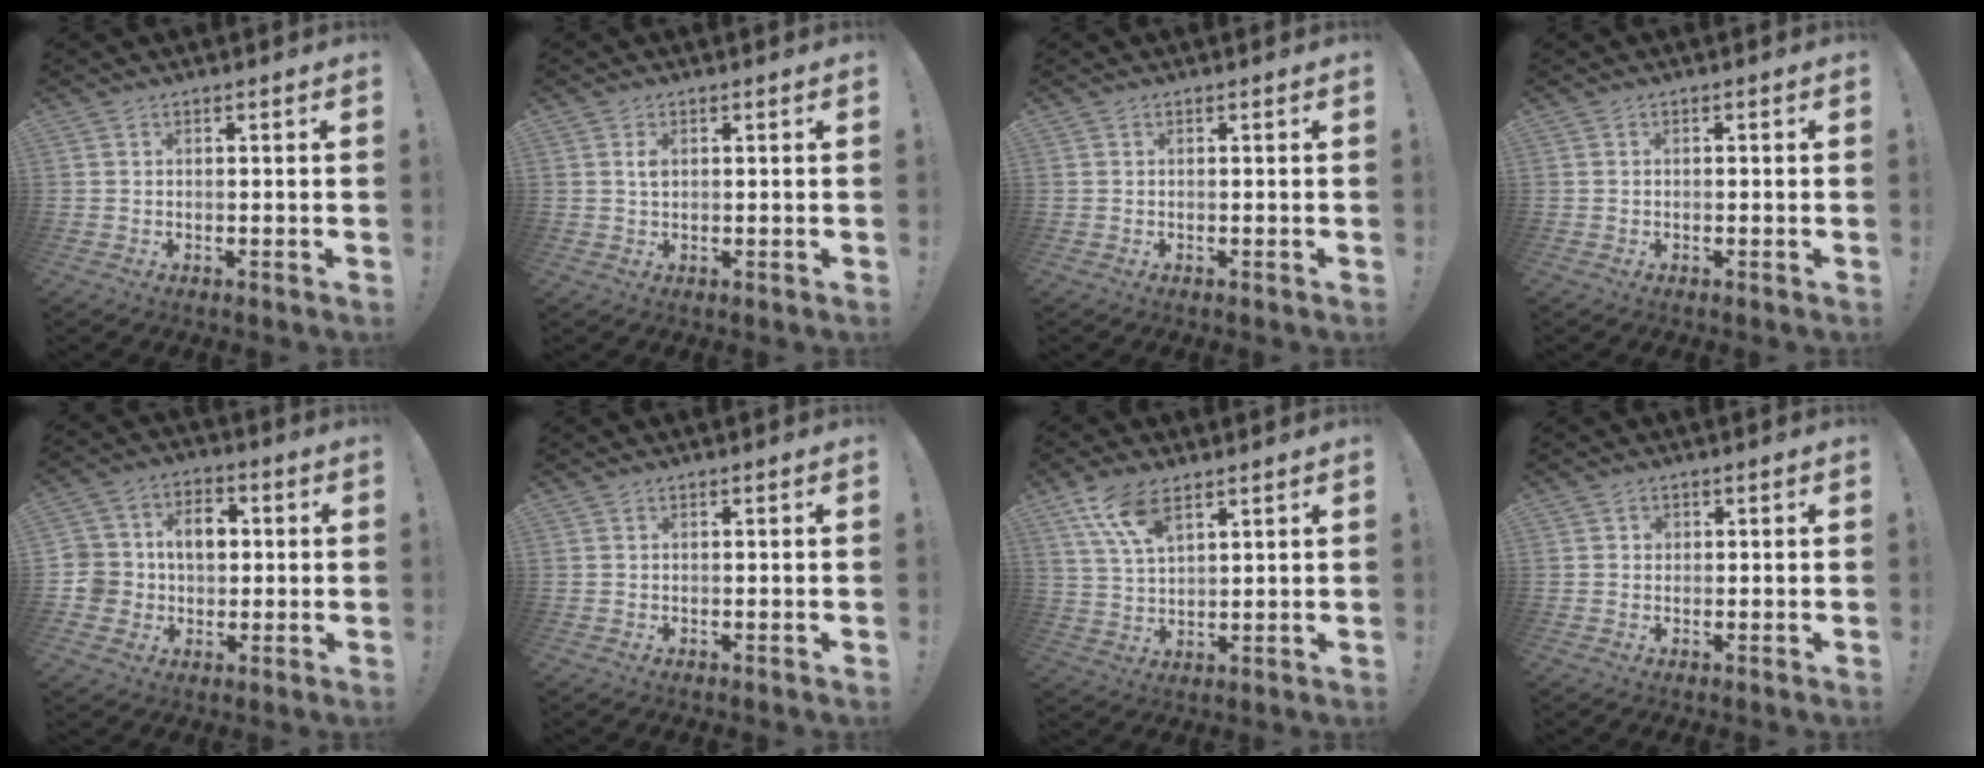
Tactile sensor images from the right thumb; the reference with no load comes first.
{"total": 1.6, "force": [0.4, 0.8, 1.3], "torque": [-0.016, -0.002, 0.004]}
{"total": 0.0}
{"total": 0.6, "force": [-0.4, 0.2, 0.3], "torque": [-0.012, 0.004, -0.007]}
{"total": 11.1, "force": [0.9, 9.4, 5.8], "torque": [-0.094, 0.010, 0.023]}
{"total": 0.0}
{"total": 9.8, "force": [6.1, 3.9, 6.6], "torque": [-0.128, -0.021, 0.117]}
{"total": 1.2, "force": [0.3, 1.1, 0.3], "torque": [-0.004, 0.002, 0.004]}